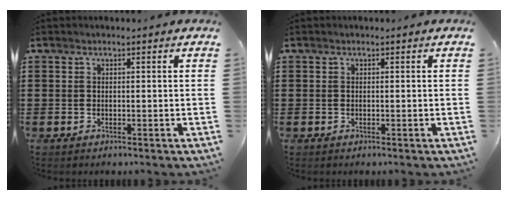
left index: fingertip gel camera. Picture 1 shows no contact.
{"total": 0.0}